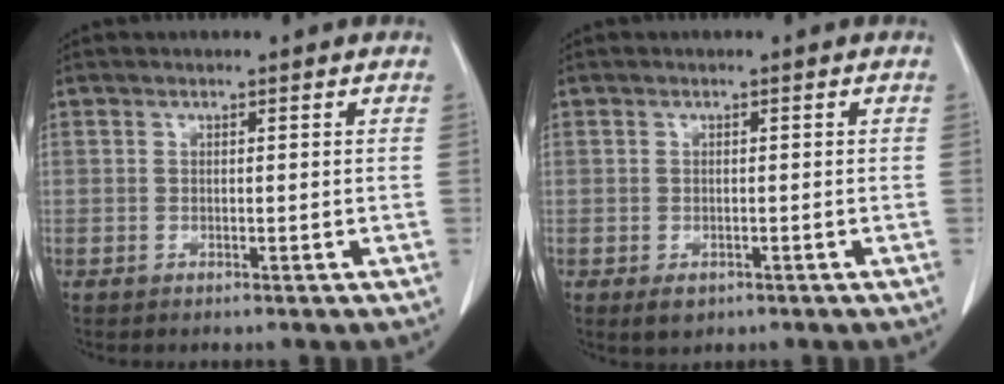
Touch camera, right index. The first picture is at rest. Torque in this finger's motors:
{"motor_torque": [-0.14, -0.09, -0.13, -0.04]}